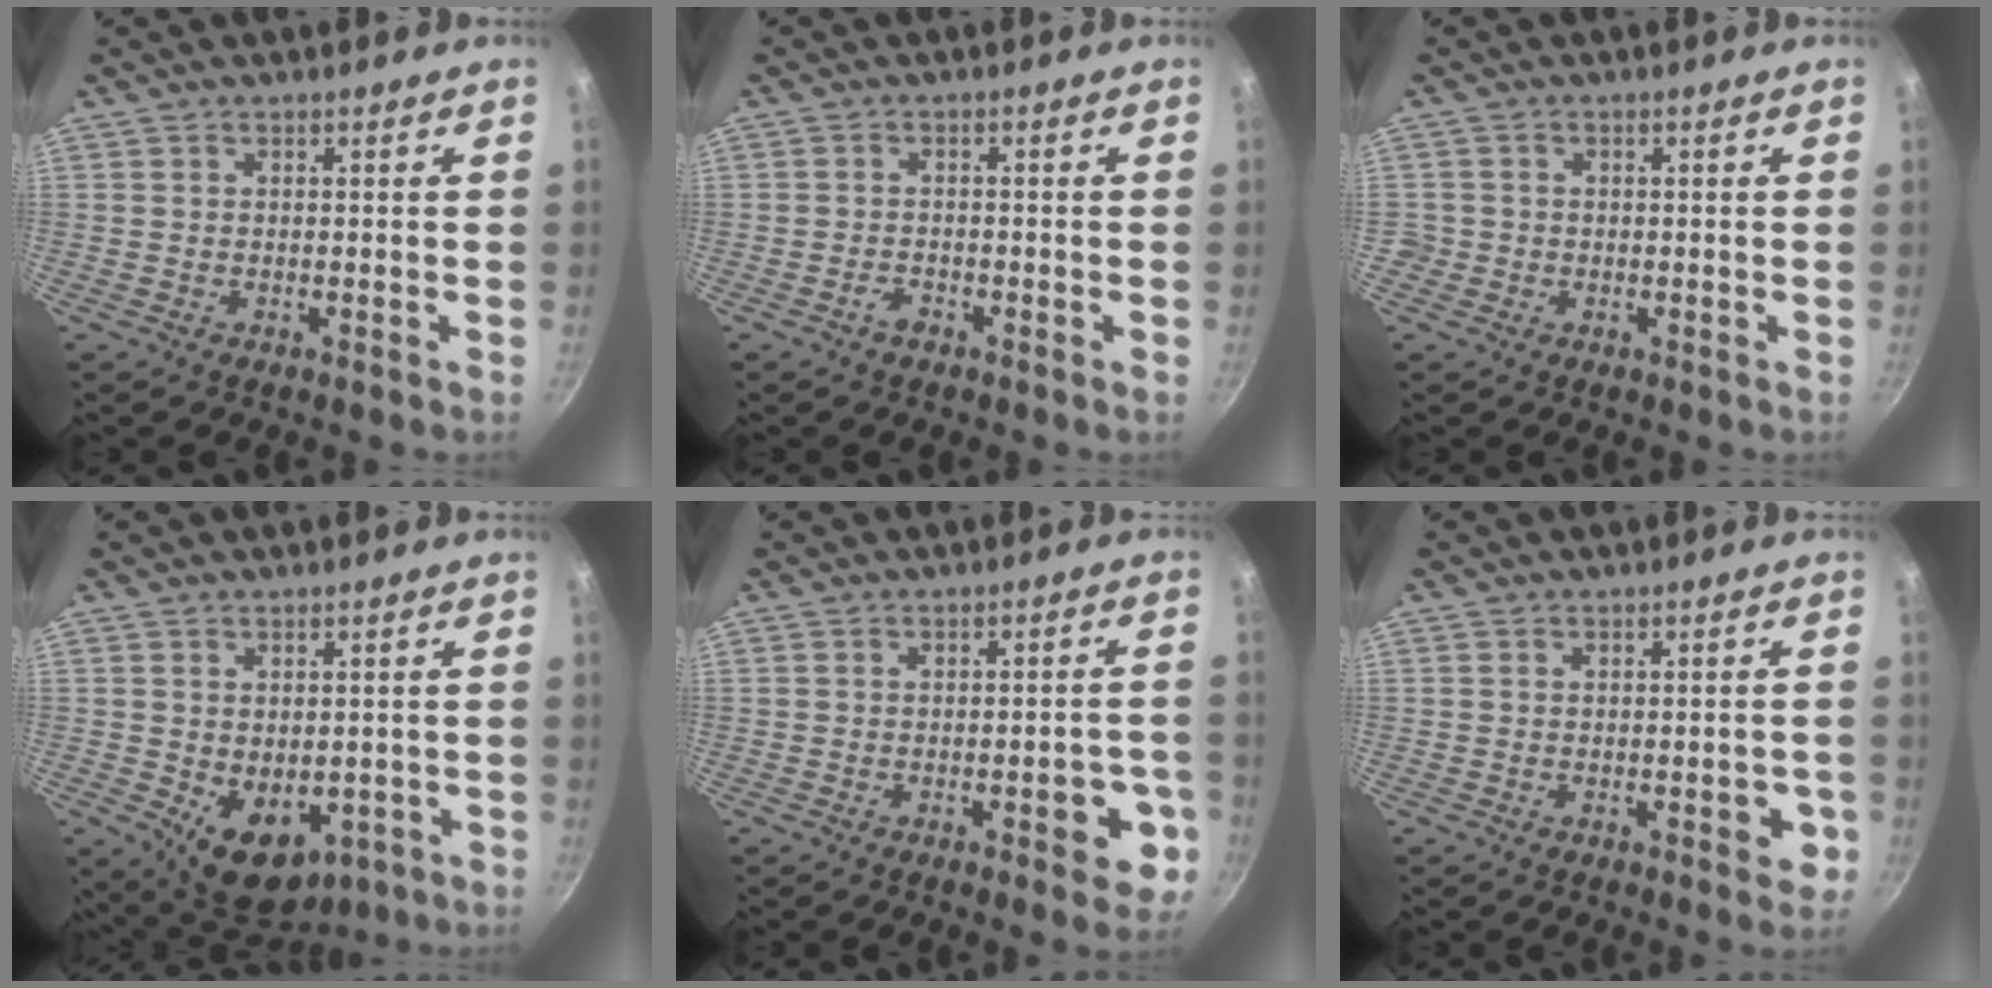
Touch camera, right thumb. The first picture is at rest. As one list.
[{"total": 1.8, "force": [-1.3, 0.9, 0.9], "torque": [-0.016, 0.012, -0.025]}, {"total": 1.8, "force": [-0.4, 1.7, 0.4], "torque": [0.001, 0.007, -0.008]}, {"total": 10.3, "force": [-2.3, 7.1, 7.1], "torque": [-0.074, -0.012, -0.011]}, {"total": 7.6, "force": [-2.7, 3.0, 6.5], "torque": [-0.058, 0.016, -0.032]}, {"total": 4.0, "force": [-1.3, 1.7, 3.4], "torque": [-0.027, 0.003, -0.018]}]